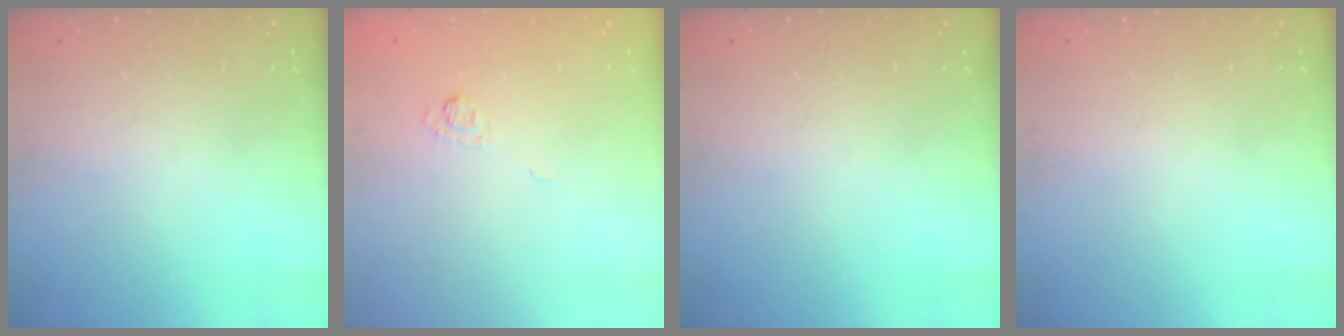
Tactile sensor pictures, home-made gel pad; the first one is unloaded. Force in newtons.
{"total": 3.4, "press": 3.1, "slide": 1.5}
{"total": 0.0}
{"total": 0.0}